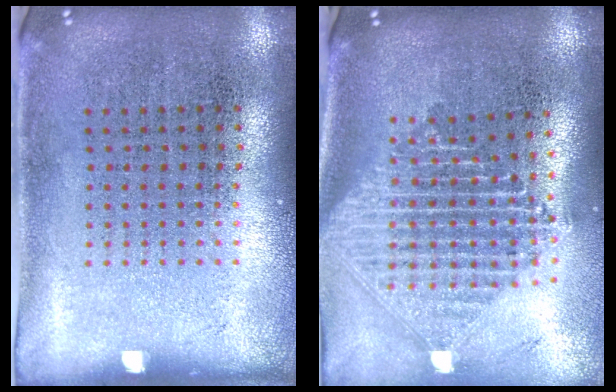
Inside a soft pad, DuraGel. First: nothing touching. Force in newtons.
{"total": 2.4, "press": 1.8, "slide": 1.5}